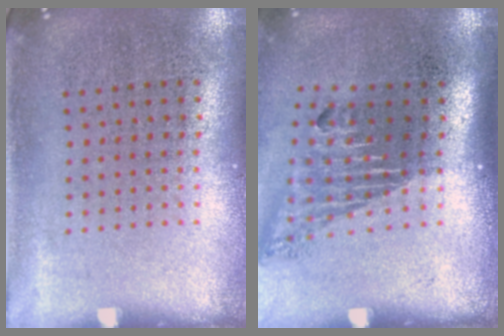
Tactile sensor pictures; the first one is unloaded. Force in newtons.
{"total": 1.7, "press": 1.1, "slide": 1.3}